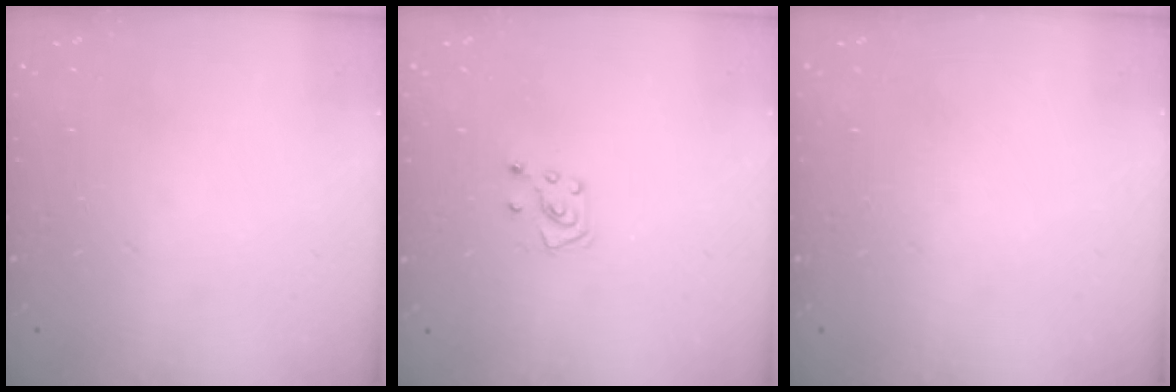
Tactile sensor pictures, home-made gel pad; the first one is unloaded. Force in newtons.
{"total": 6.2, "press": 6.1, "slide": 0.6}
{"total": 0.0}